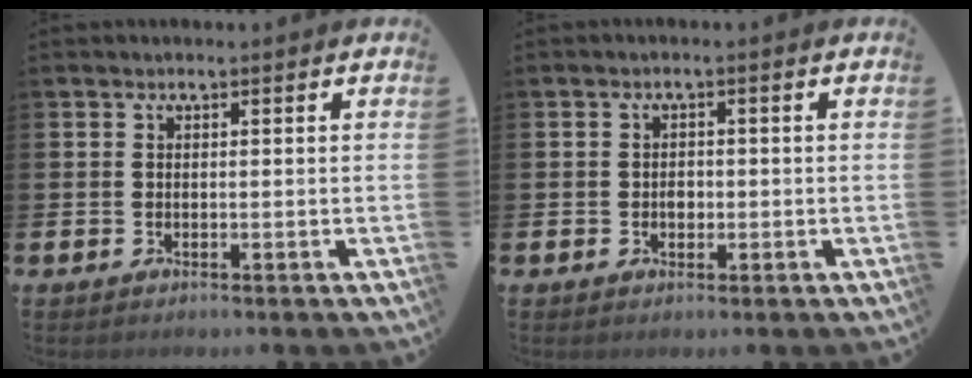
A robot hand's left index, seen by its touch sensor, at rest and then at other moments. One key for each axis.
{"total": 1.5, "fx": -0.2, "fy": 1.2, "fz": 0.9, "tx": -0.004, "ty": 0.002, "tz": -0.008}